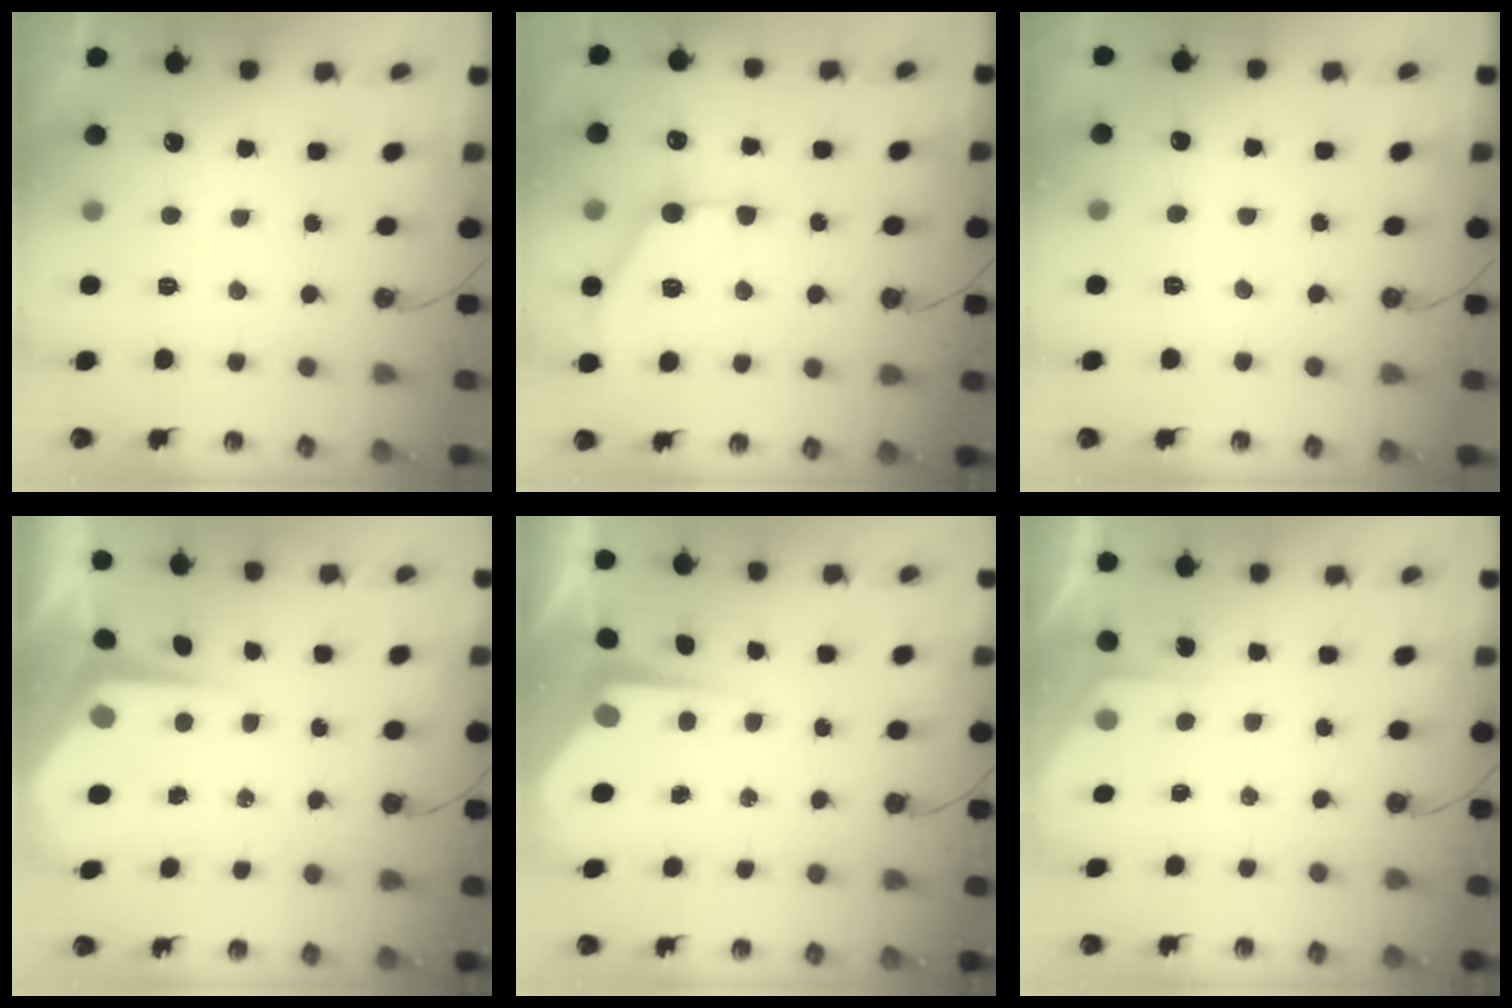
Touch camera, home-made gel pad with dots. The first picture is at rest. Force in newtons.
{"total": 13.3, "press": 13.3, "slide": 0.5}
{"total": 4.8, "press": 4.8, "slide": 0.7}
{"total": 6.7, "press": 6.7, "slide": 0.6}
{"total": 4.5, "press": 4.5, "slide": 0.5}
{"total": 1.8, "press": 1.7, "slide": 0.3}